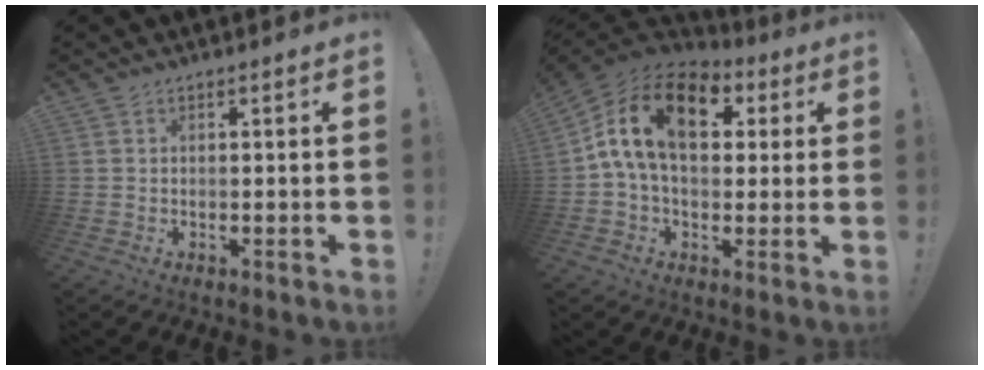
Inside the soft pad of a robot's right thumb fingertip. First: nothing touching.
{"total": 18.1, "force": [4.6, 10.9, 13.7], "torque": [-0.236, 0.001, 0.077]}